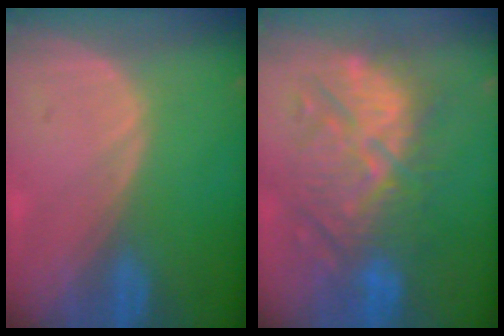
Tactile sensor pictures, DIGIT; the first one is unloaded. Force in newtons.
{"total": 11.0, "press": 10.9, "slide": 1.8}